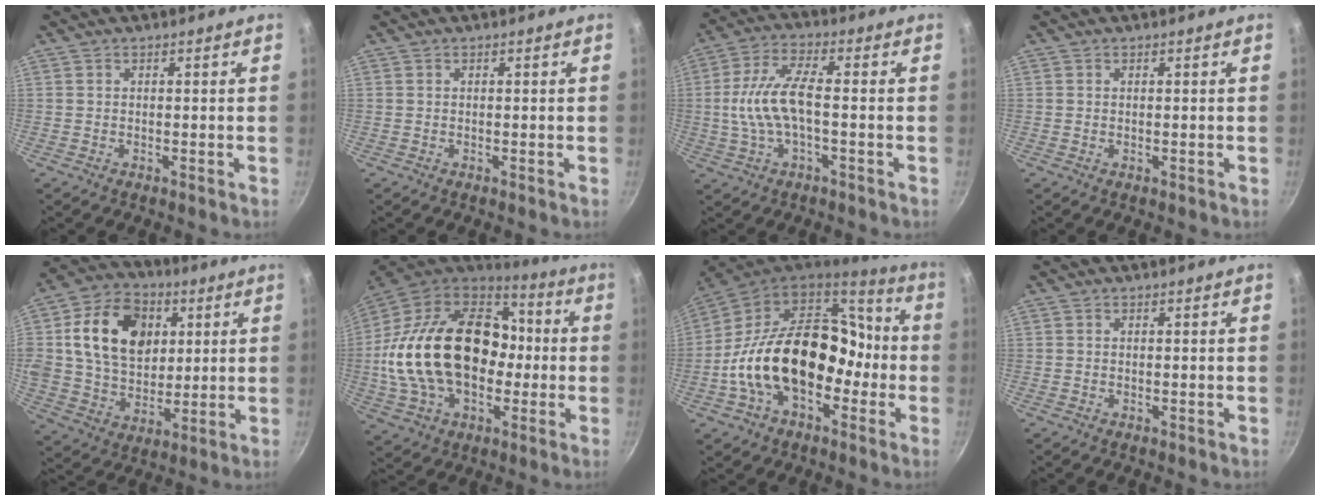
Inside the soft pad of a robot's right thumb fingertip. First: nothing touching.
{"total": 0.0}
{"total": 10.6, "force": [-1.0, 4.2, 9.7], "torque": [-0.199, 0.026, -0.025]}
{"total": 0.0}
{"total": 19.7, "force": [4.8, 14.7, 12.2], "torque": [-0.185, 0.004, 0.080]}
{"total": 30.2, "force": [-0.8, 20.1, 22.5], "torque": [-0.394, 0.052, -0.010]}
{"total": 25.7, "force": [-4.2, 17.0, 18.8], "torque": [-0.283, 0.073, -0.073]}
{"total": 0.0}